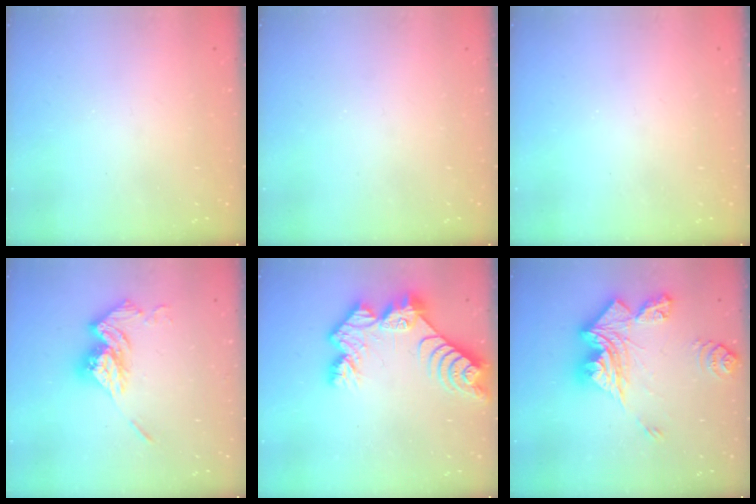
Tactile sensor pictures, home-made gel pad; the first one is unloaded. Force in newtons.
{"total": 0.0}
{"total": 0.0}
{"total": 15.1, "press": 15.0, "slide": 1.5}
{"total": 11.9, "press": 11.9, "slide": 1.0}
{"total": 20.4, "press": 20.3, "slide": 2.4}